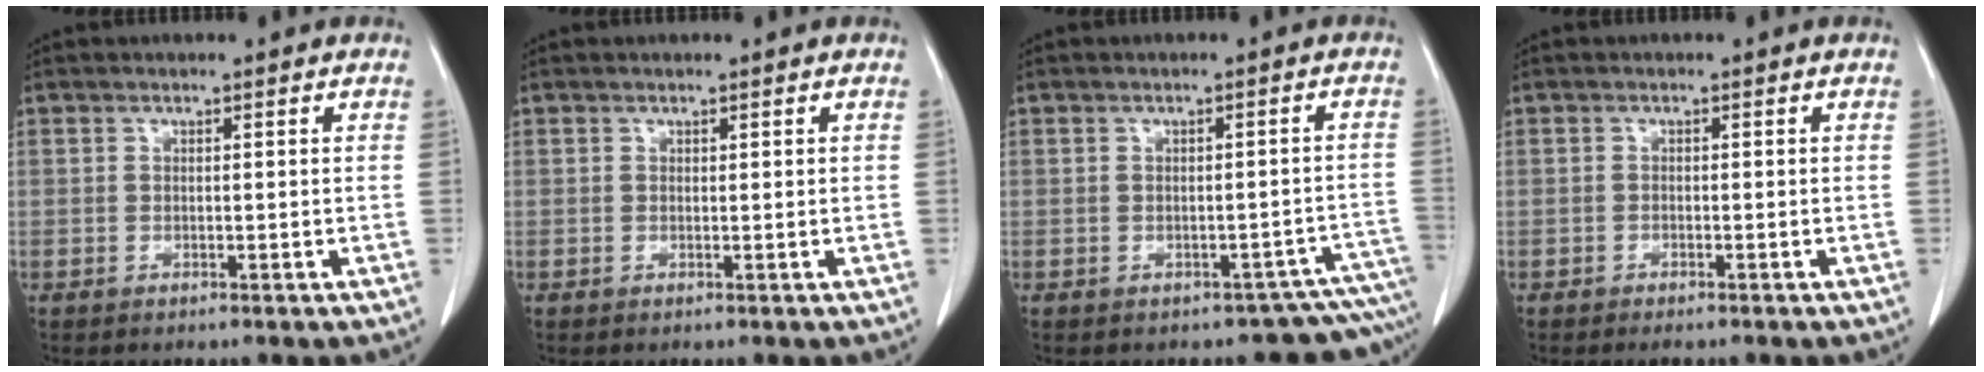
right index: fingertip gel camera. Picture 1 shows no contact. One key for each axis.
{"total": 0.0}
{"total": 7.0, "fx": -6.3, "fy": 3.0, "fz": 0.4, "tx": 0.029, "ty": 0.046, "tz": -0.058}
{"total": 1.3, "fx": -1.1, "fy": 0.2, "fz": 0.7, "tx": -0.015, "ty": -0.005, "tz": -0.012}